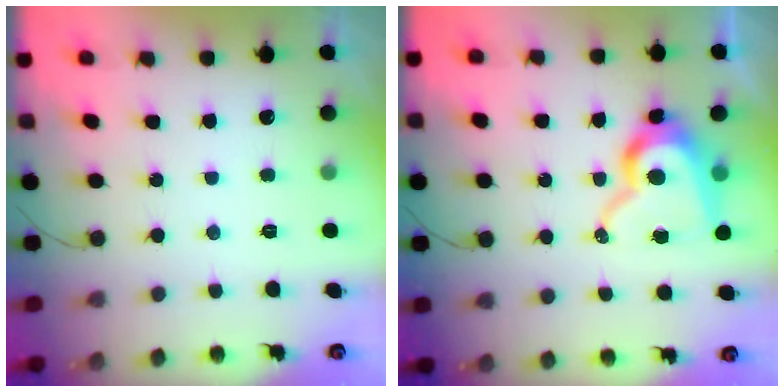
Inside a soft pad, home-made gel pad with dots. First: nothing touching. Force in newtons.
{"total": 14.6, "press": 14.5, "slide": 1.7}